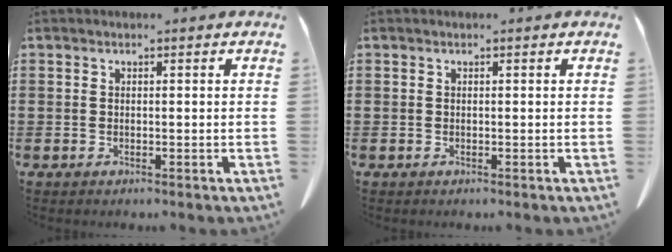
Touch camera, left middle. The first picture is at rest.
{"total": 0.0}